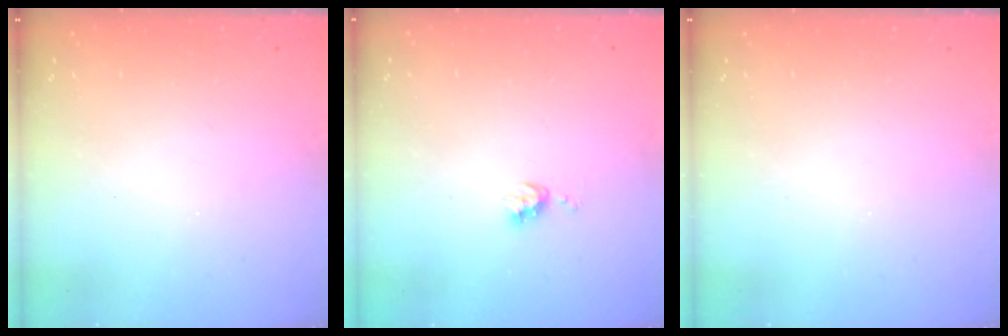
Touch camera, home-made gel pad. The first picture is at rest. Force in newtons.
{"total": 5.4, "press": 5.3, "slide": 0.7}
{"total": 0.0}